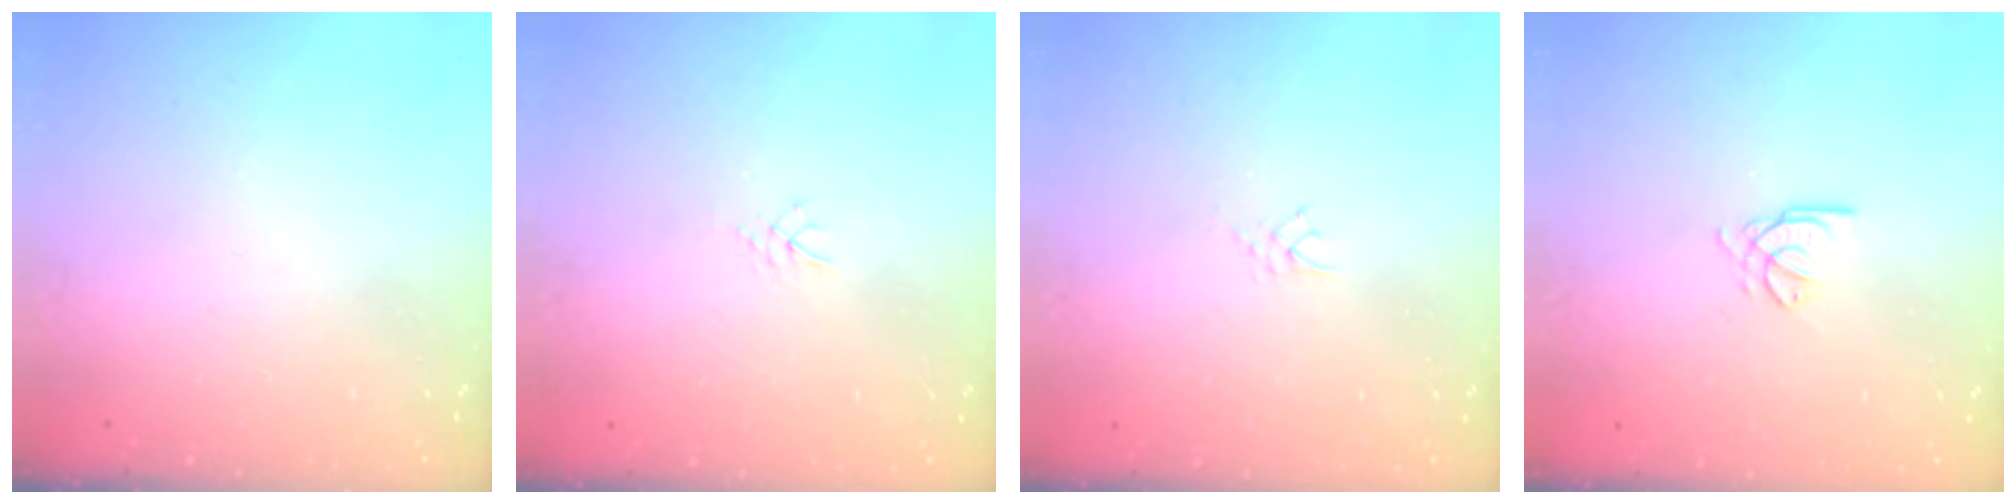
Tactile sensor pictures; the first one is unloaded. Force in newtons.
{"total": 3.1, "press": 3.0, "slide": 0.5}
{"total": 2.4, "press": 2.4, "slide": 0.4}
{"total": 2.6, "press": 2.6, "slide": 0.1}